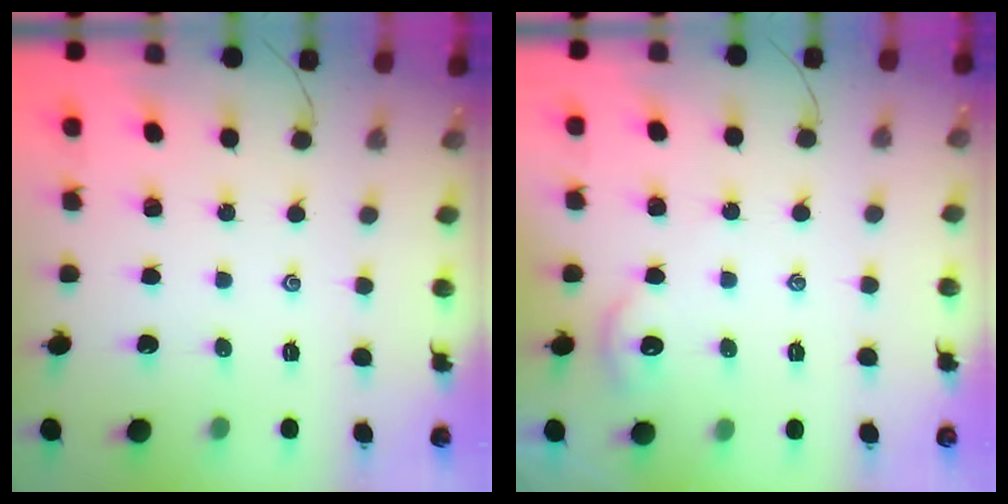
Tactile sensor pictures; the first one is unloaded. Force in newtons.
{"total": 2.2, "press": 2.2, "slide": 0.2}